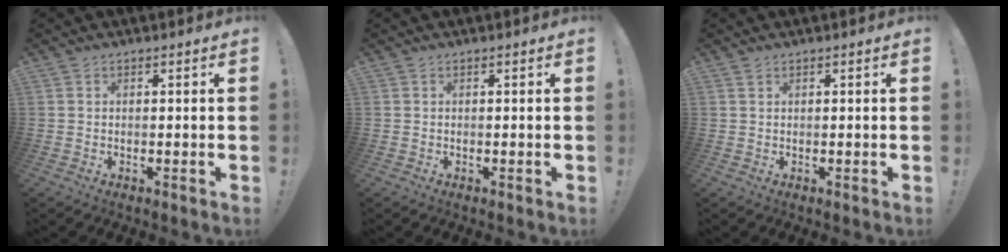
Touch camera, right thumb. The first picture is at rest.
{"total": 0.0}
{"total": 0.6, "force": [0.4, 0.3, 0.3], "torque": [0.002, -0.003, 0.007]}